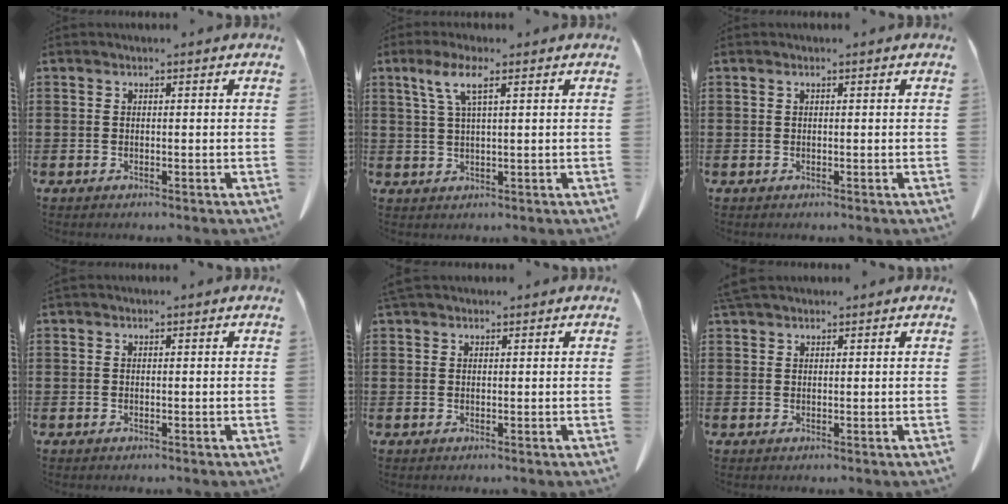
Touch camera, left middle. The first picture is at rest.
{"total": 4.8, "force": [2.3, 0.9, 4.1], "torque": [-0.089, 0.007, 0.038]}
{"total": 0.0}
{"total": 0.0}
{"total": 1.4, "force": [1.2, 0.5, 0.4], "torque": [-0.013, 0.003, 0.024]}
{"total": 2.2, "force": [1.9, 0.6, 0.9], "torque": [-0.025, 0.005, 0.038]}